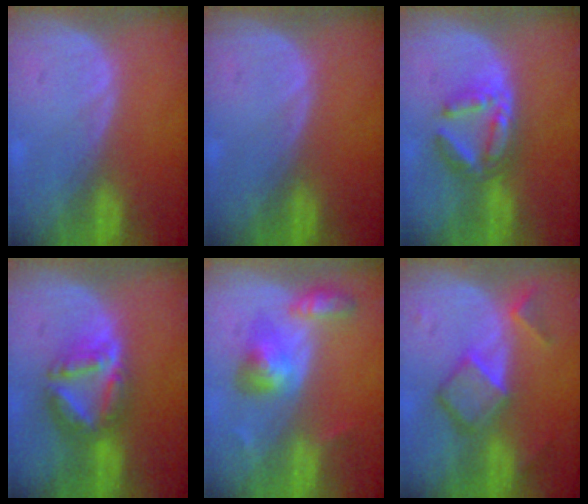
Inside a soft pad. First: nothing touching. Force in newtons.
{"total": 0.0}
{"total": 6.1, "press": 5.7, "slide": 2.3}
{"total": 7.8, "press": 6.8, "slide": 3.8}
{"total": 5.7, "press": 5.6, "slide": 1.0}
{"total": 6.8, "press": 5.8, "slide": 3.6}